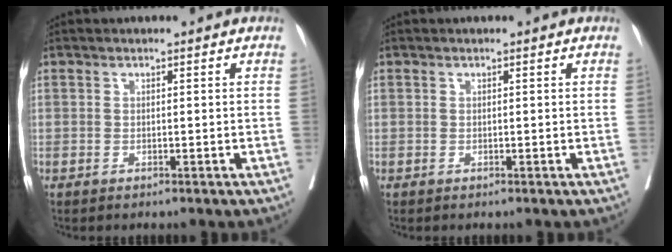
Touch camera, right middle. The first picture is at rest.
{"total": 0.0}